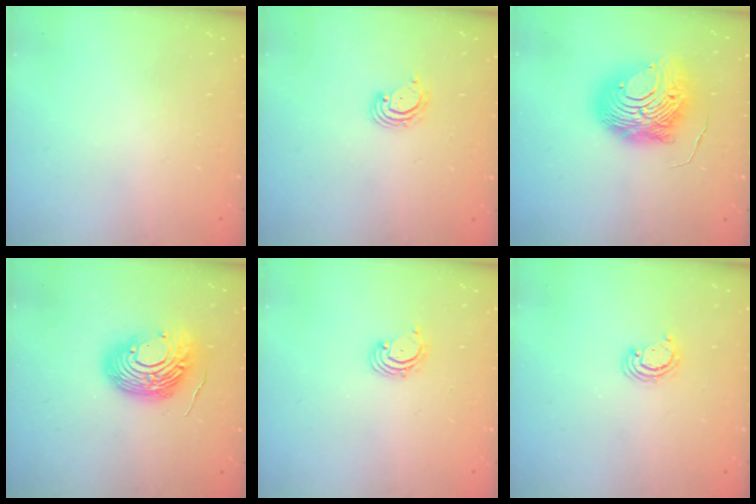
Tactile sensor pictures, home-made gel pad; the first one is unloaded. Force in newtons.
{"total": 2.9, "press": 2.9, "slide": 0.1}
{"total": 15.3, "press": 15.2, "slide": 1.6}
{"total": 14.4, "press": 14.3, "slide": 2.2}
{"total": 1.9, "press": 1.8, "slide": 0.2}
{"total": 3.2, "press": 3.1, "slide": 0.3}